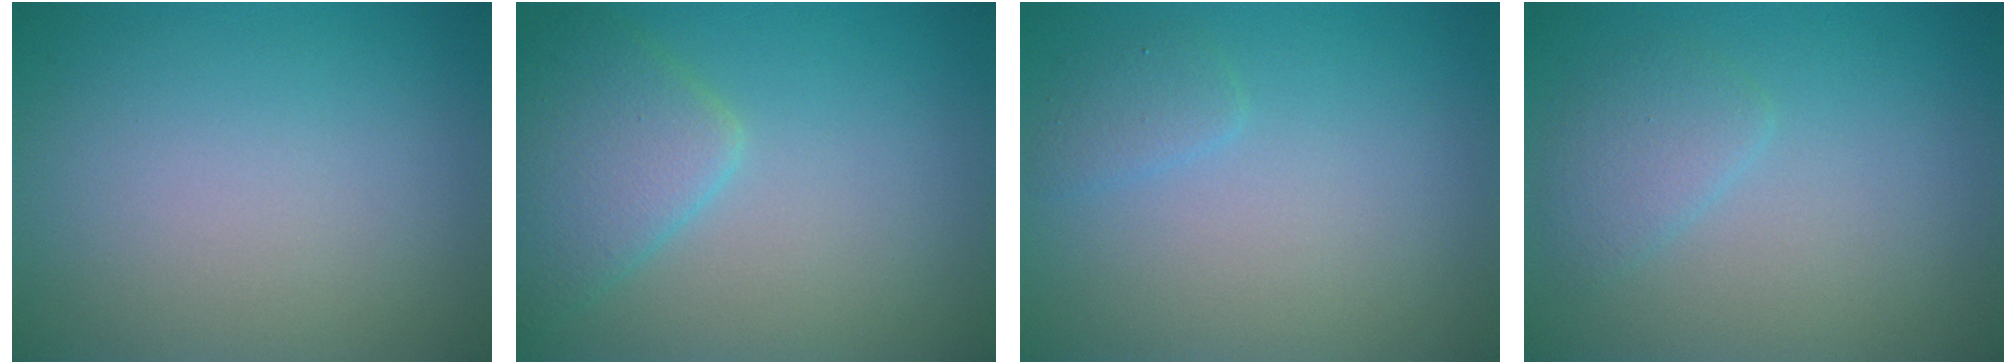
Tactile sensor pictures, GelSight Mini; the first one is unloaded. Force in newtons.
{"total": 4.2, "press": 4.2, "slide": 0.2}
{"total": 1.1, "press": 1.1, "slide": 0.1}
{"total": 1.8, "press": 1.8, "slide": 0.1}